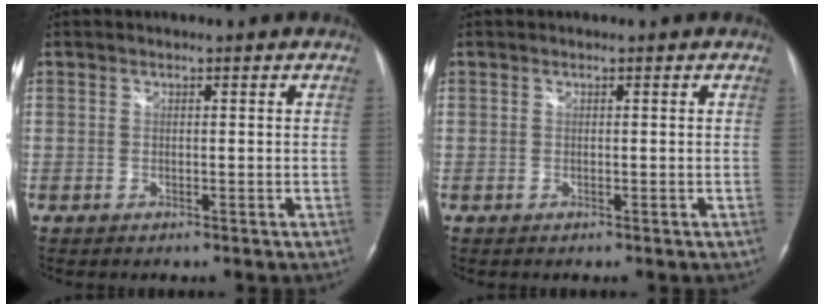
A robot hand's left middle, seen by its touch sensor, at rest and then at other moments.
{"total": 0.0}